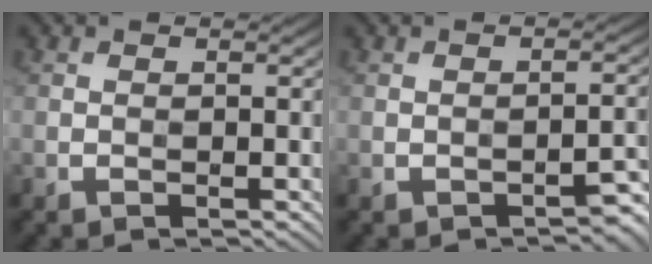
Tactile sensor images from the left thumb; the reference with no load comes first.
{"total": 2.2, "force": [-1.7, 0.3, 1.4], "torque": [-0.017, 0.012, -0.022]}